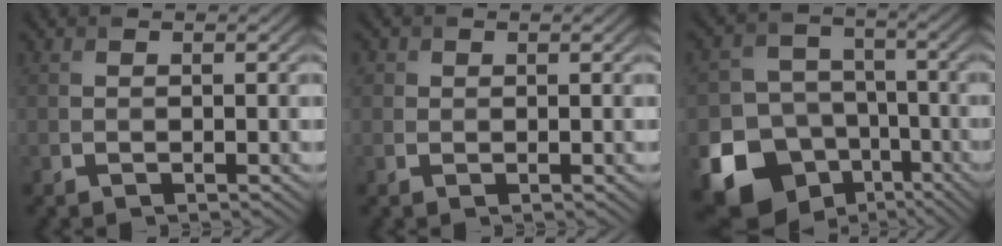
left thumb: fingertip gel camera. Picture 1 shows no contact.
{"total": 1.5, "force": [0.5, 1.4, 0.4], "torque": [-0.009, -0.003, 0.006]}
{"total": 17.0, "force": [-8.6, 13.5, 5.7], "torque": [-0.141, -0.058, -0.152]}